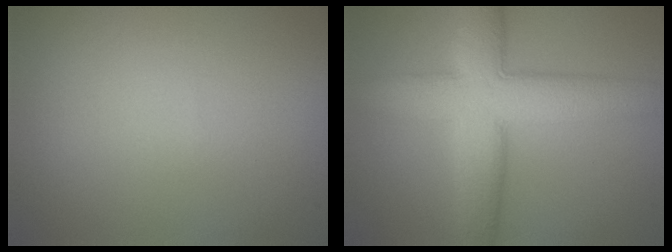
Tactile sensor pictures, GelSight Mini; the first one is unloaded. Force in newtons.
{"total": 8.4, "press": 8.4, "slide": 0.4}